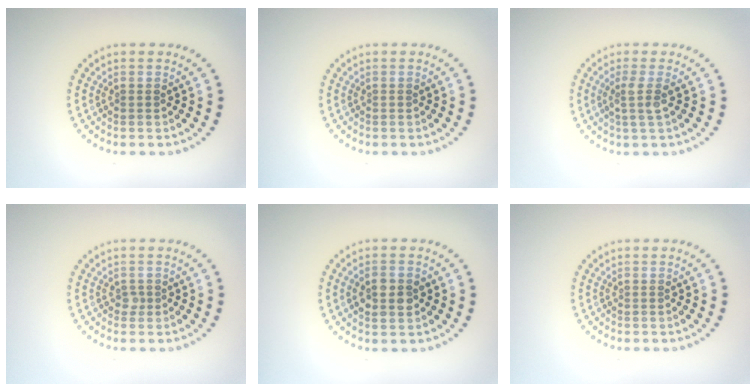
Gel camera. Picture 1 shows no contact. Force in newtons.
{"total": 0.0}
{"total": 1.8, "press": 1.3, "slide": 1.3}
{"total": 0.7, "press": 0.5, "slide": 0.5}
{"total": 2.8, "press": 2.8, "slide": 0.2}
{"total": 0.0}